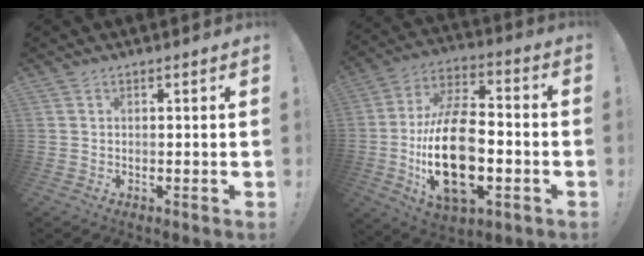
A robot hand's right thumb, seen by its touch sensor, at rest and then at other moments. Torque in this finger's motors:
{"motor_torque": [2.38, 2.63, 2.31, -0.46, 0.88]}